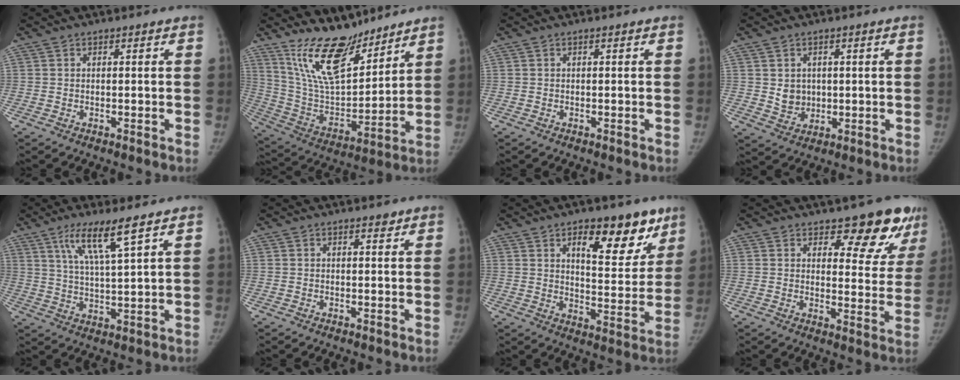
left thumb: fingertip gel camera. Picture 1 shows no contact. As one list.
[{"total": 17.1, "force": [13.2, 6.5, 8.8], "torque": [-0.119, -0.084, 0.253]}, {"total": 0.0}, {"total": 4.8, "force": [0.6, 4.2, 2.2], "torque": [-0.016, -0.007, 0.022]}, {"total": 9.0, "force": [5.4, 0.8, 7.2], "torque": [-0.139, -0.027, 0.106]}, {"total": 0.8, "force": [0.6, 0.4, 0.3], "torque": [0.000, -0.005, 0.006]}, {"total": 14.2, "force": [8.4, 6.6, 9.4], "torque": [-0.071, -0.050, 0.123]}, {"total": 11.0, "force": [8.5, 4.9, 5.1], "torque": [-0.013, -0.060, 0.096]}]